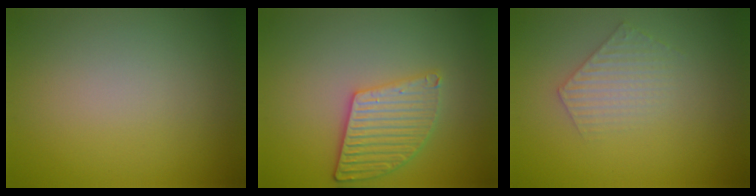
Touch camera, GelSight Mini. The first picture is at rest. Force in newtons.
{"total": 3.7, "press": 3.3, "slide": 1.7}
{"total": 2.2, "press": 2.1, "slide": 0.4}